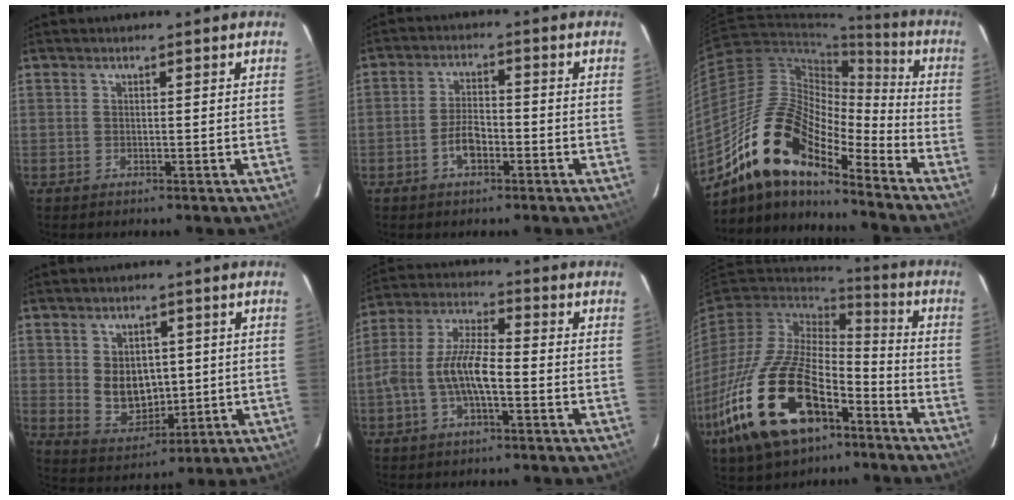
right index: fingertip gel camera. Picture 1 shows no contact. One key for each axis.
{"total": 4.7, "fx": -2.3, "fy": 2.3, "fz": 3.5, "tx": -0.072, "ty": 0.007, "tz": -0.040}
{"total": 17.8, "fx": -12.5, "fy": 6.0, "fz": 11.2, "tx": -0.196, "ty": -0.004, "tz": -0.250}
{"total": 8.5, "fx": 0.8, "fy": 6.5, "fz": 5.4, "tx": -0.100, "ty": -0.003, "tz": 0.038}
{"total": 9.4, "fx": -2.7, "fy": 3.2, "fz": 8.4, "tx": -0.181, "ty": 0.012, "tz": -0.053}
{"total": 24.2, "fx": -12.3, "fy": 12.4, "fz": 16.8, "tx": -0.358, "ty": -0.025, "tz": -0.213}